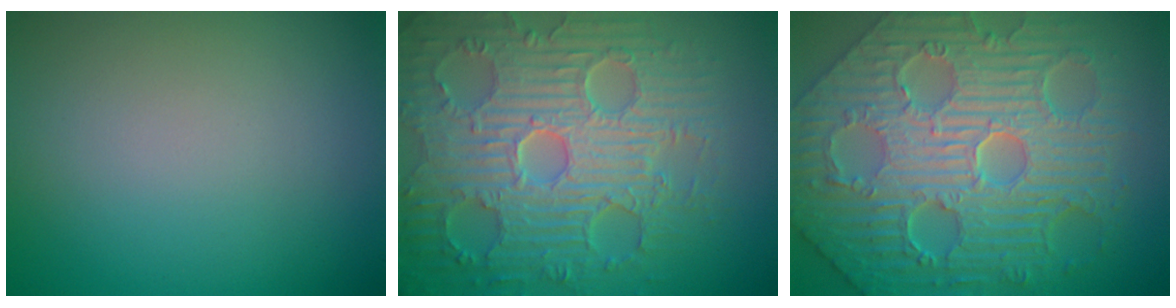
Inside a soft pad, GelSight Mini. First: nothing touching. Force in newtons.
{"total": 9.2, "press": 6.8, "slide": 6.2}
{"total": 11.5, "press": 7.9, "slide": 8.4}